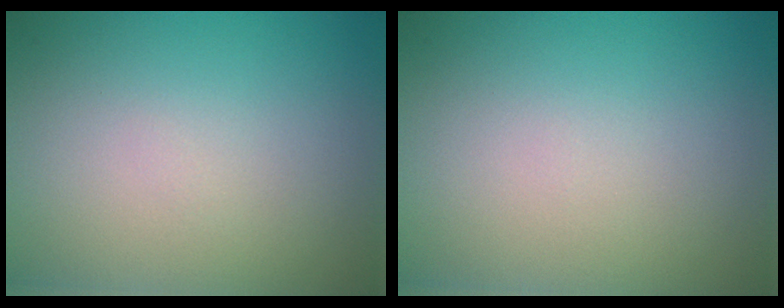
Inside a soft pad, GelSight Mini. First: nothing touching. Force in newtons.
{"total": 0.0}